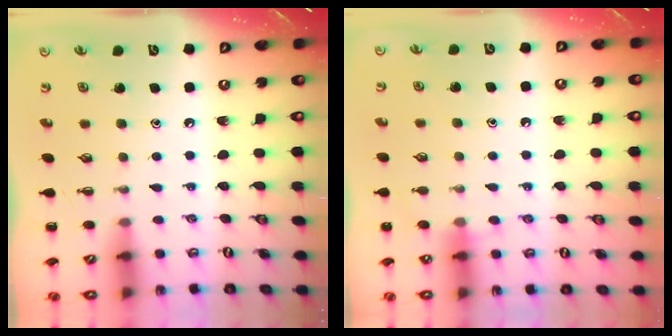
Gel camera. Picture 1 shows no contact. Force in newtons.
{"total": 6.9, "press": 6.4, "slide": 2.7}